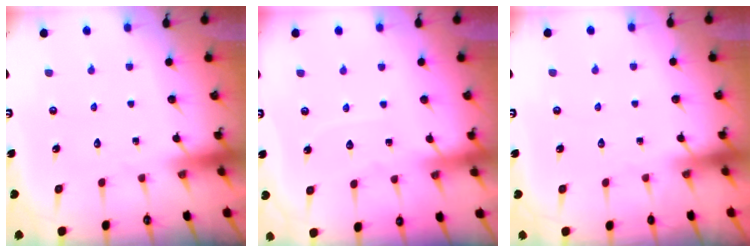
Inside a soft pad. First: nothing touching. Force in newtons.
{"total": 3.4, "press": 3.4, "slide": 0.4}
{"total": 0.0}